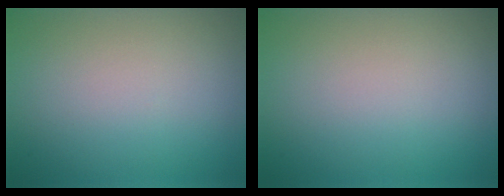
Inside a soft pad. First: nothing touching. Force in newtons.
{"total": 0.0}